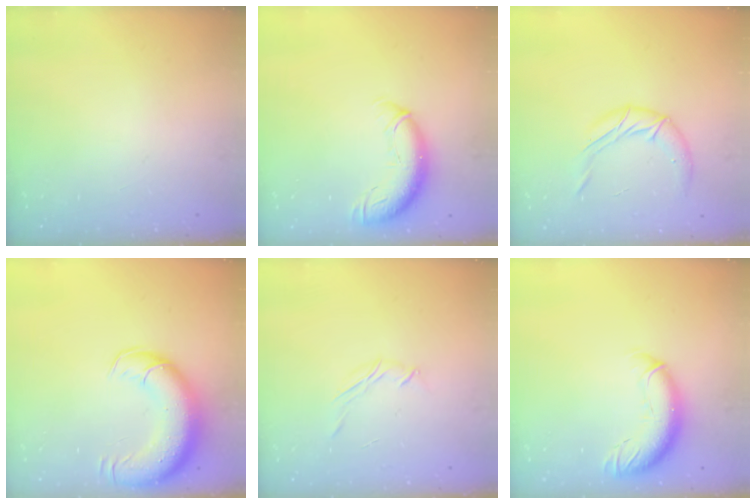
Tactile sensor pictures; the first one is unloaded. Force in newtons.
{"total": 11.5, "press": 11.2, "slide": 2.8}
{"total": 10.8, "press": 10.7, "slide": 1.3}
{"total": 16.2, "press": 15.7, "slide": 3.9}
{"total": 3.6, "press": 3.5, "slide": 0.8}
{"total": 12.0, "press": 11.7, "slide": 3.0}